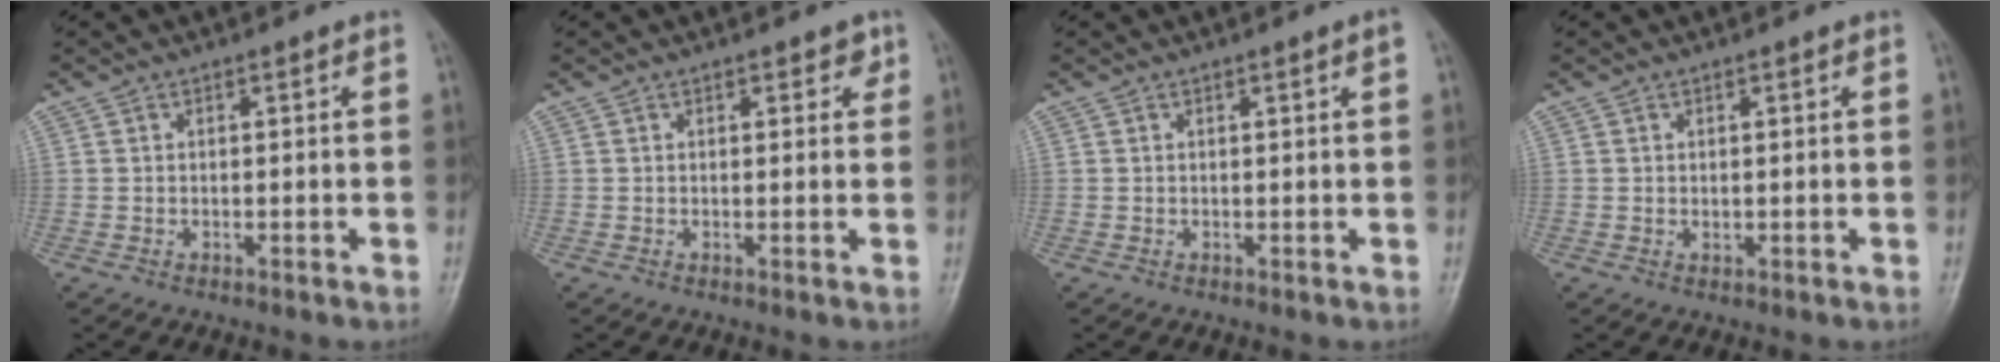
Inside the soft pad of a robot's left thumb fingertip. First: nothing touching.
{"total": 2.2, "force": [1.4, 1.2, 1.2], "torque": [0.003, -0.005, 0.015]}
{"total": 1.2, "force": [0.6, 0.0, 1.1], "torque": [-0.017, 0.000, 0.009]}
{"total": 0.8, "force": [0.3, 0.5, 0.5], "torque": [-0.006, -0.003, 0.007]}